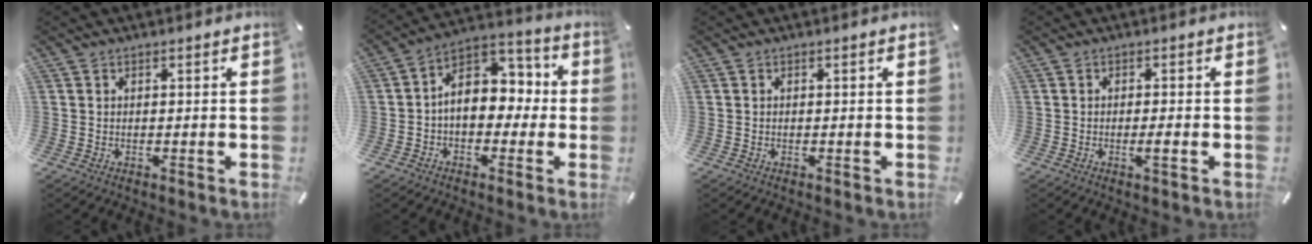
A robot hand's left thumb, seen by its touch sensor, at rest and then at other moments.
{"total": 10.4, "force": [-0.3, 8.3, 6.3], "torque": [-0.099, -0.003, -0.007]}
{"total": 0.0}
{"total": 2.4, "force": [-0.7, 0.5, 2.3], "torque": [-0.037, -0.001, -0.011]}